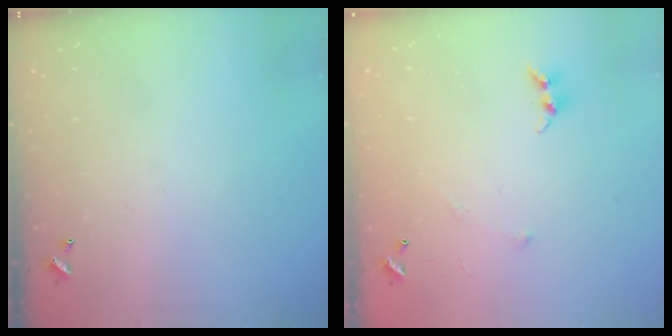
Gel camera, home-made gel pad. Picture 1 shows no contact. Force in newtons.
{"total": 6.2, "press": 6.2, "slide": 0.4}